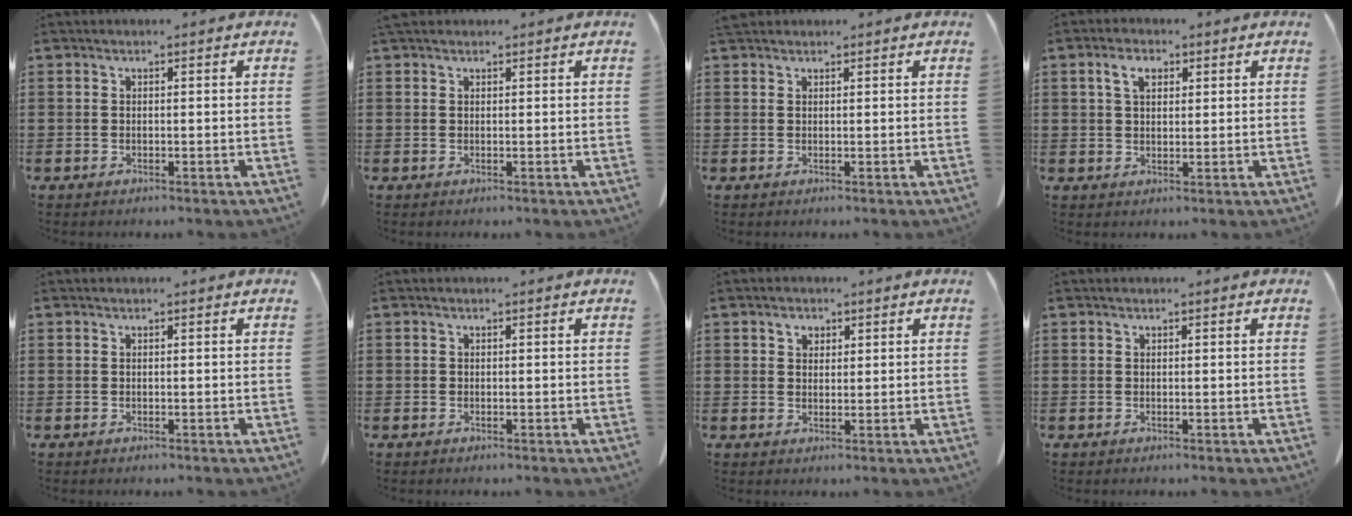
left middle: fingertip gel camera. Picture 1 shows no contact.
{"total": 0.9, "force": [0.8, 0.3, 0.3], "torque": [-0.009, 0.002, 0.016]}
{"total": 1.0, "force": [1.0, 0.2, 0.3], "torque": [-0.008, 0.001, 0.020]}
{"total": 3.6, "force": [1.8, 1.9, 2.5], "torque": [-0.049, 0.008, 0.029]}
{"total": 0.0}
{"total": 0.0}
{"total": 1.8, "force": [1.2, 1.1, 0.8], "torque": [-0.010, 0.001, 0.020]}
{"total": 0.0}